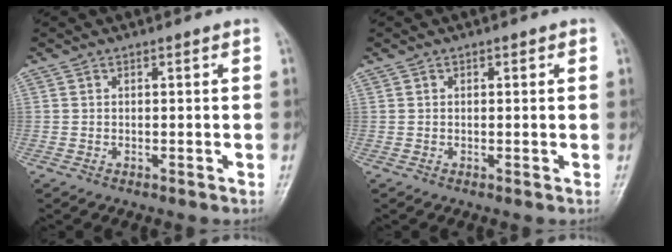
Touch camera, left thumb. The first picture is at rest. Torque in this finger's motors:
{"motor_torque": [-0.13, -0.08, -0.01, 0.10, 0.02]}